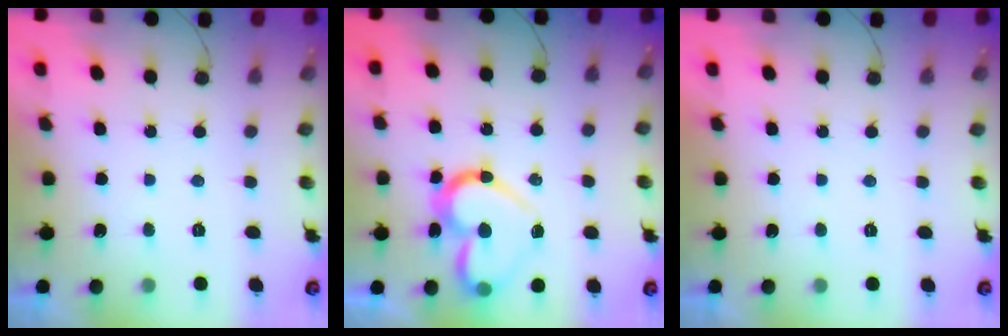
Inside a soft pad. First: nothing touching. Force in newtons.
{"total": 16.8, "press": 16.7, "slide": 1.4}
{"total": 1.7, "press": 1.7, "slide": 0.0}